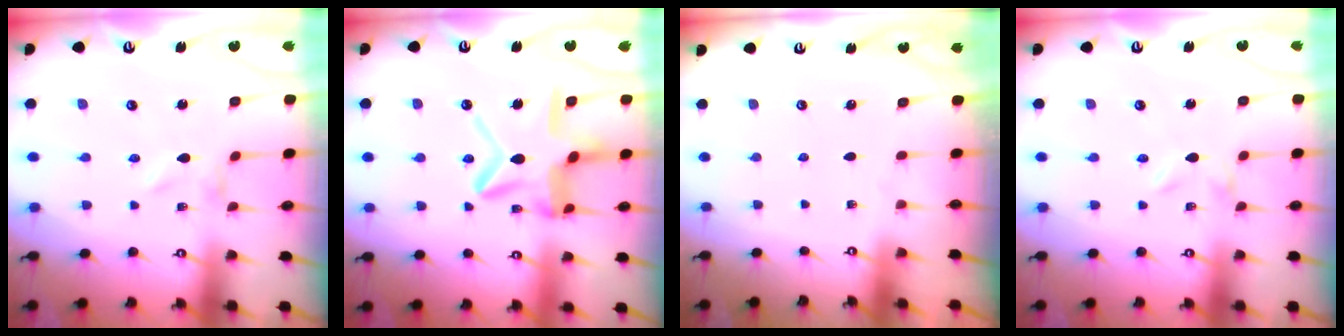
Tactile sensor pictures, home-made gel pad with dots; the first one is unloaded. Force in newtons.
{"total": 14.3, "press": 14.3, "slide": 1.2}
{"total": 0.0}
{"total": 0.0}